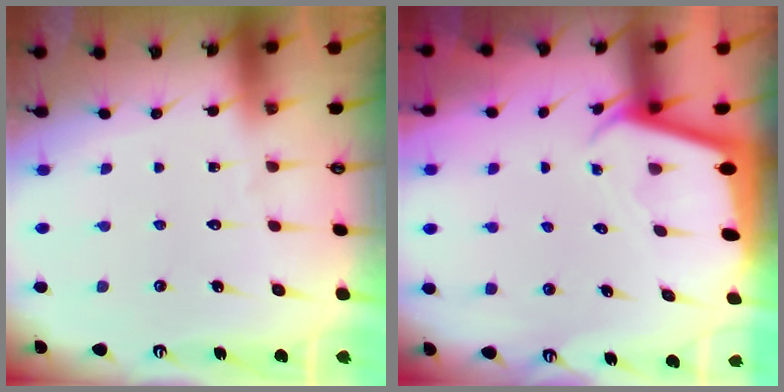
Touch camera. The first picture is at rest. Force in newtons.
{"total": 2.1, "press": 2.1, "slide": 0.2}